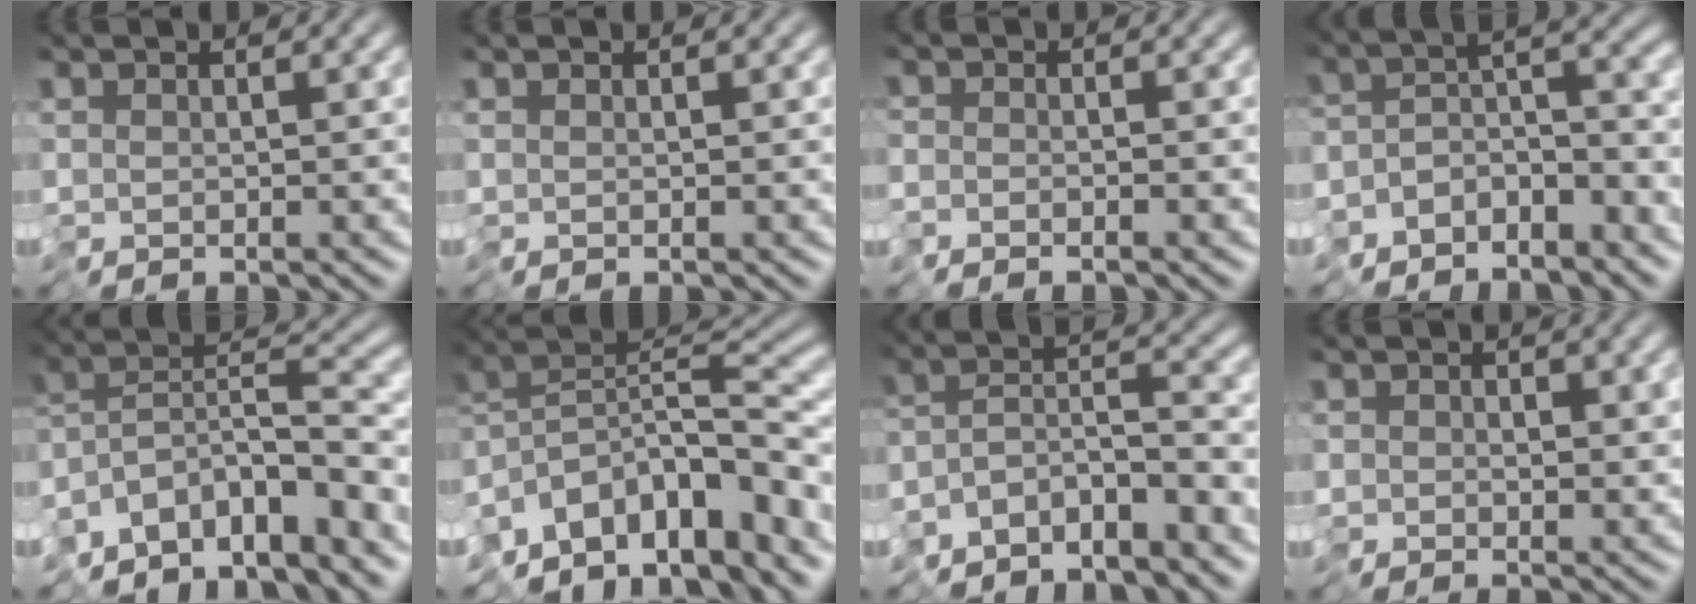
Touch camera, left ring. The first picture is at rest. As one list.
[{"total": 0.0}, {"total": 1.5, "force": [-1.5, 0.2, -0.2], "torque": [0.018, 0.001, -0.030]}, {"total": 6.3, "force": [-5.5, 2.1, 2.3], "torque": [-0.013, -0.001, -0.100]}, {"total": 9.4, "force": [-7.8, 2.6, 4.6], "torque": [-0.052, 0.018, -0.144]}, {"total": 10.7, "force": [-7.2, 4.5, 6.5], "torque": [-0.109, 0.024, -0.124]}, {"total": 6.5, "force": [-5.6, 1.6, 2.8], "torque": [-0.024, 0.002, -0.102]}, {"total": 1.1, "force": [0.0, 1.0, 0.3], "torque": [-0.001, 0.002, -0.001]}]